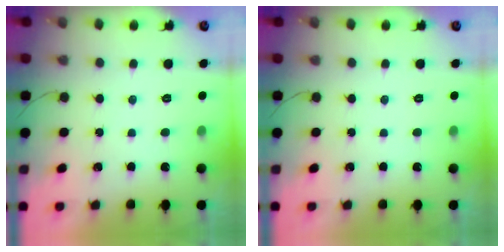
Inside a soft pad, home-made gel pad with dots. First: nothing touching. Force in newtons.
{"total": 0.0}